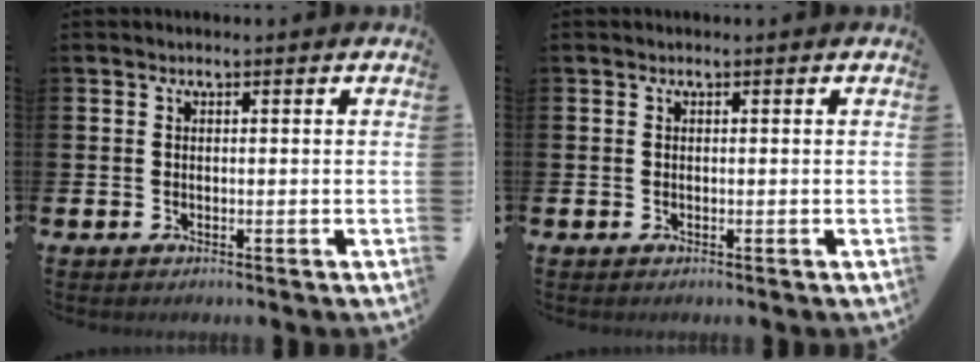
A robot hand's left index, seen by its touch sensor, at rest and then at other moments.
{"total": 0.0}